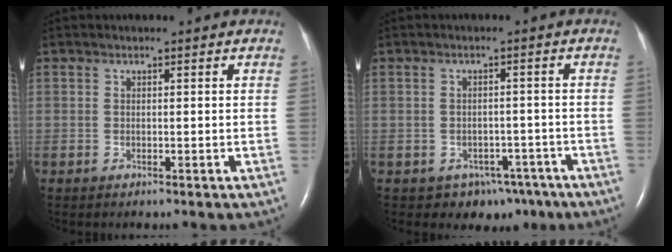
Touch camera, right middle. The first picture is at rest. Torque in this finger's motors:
{"motor_torque": [-0.38, -0.04, -0.10, 0.01]}